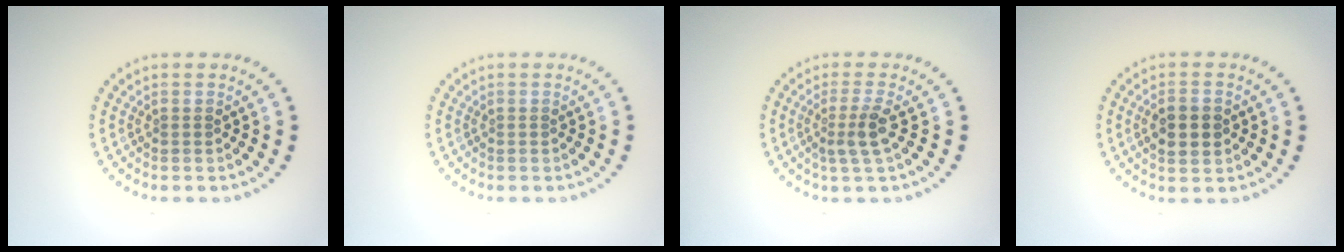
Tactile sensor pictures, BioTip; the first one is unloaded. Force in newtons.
{"total": 0.0}
{"total": 2.4, "press": 1.8, "slide": 1.6}
{"total": 2.9, "press": 2.9, "slide": 0.1}